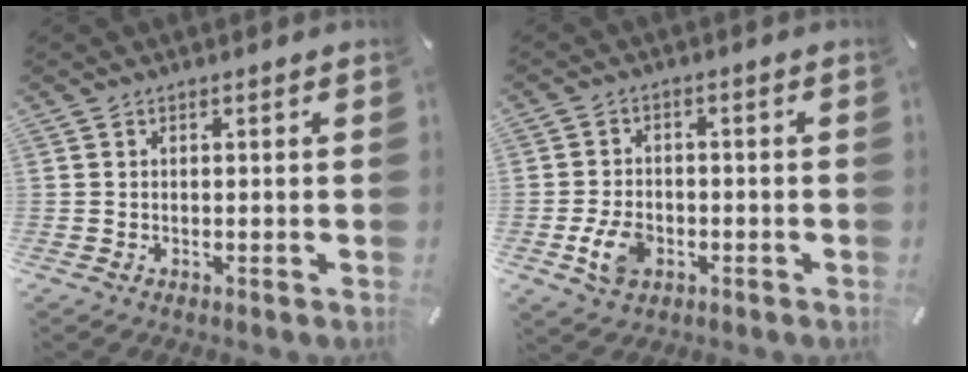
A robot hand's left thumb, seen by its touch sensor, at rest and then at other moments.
{"total": 6.9, "force": [-2.3, 4.9, 4.4], "torque": [-0.100, 0.006, -0.042]}